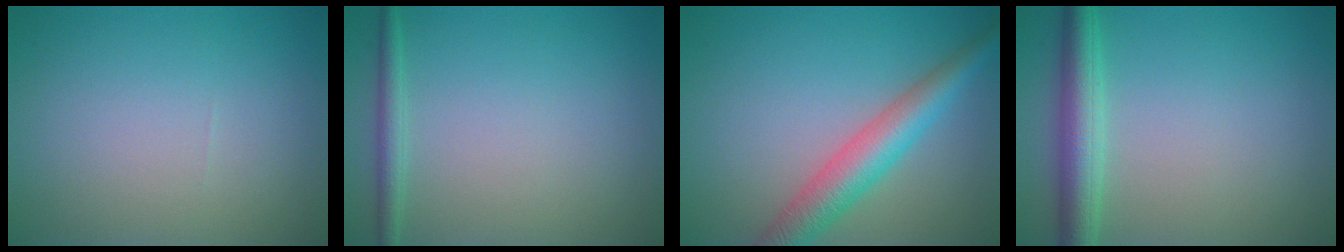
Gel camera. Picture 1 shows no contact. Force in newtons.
{"total": 1.6, "press": 1.6, "slide": 0.1}
{"total": 5.0, "press": 5.0, "slide": 0.1}
{"total": 4.1, "press": 4.1, "slide": 0.1}